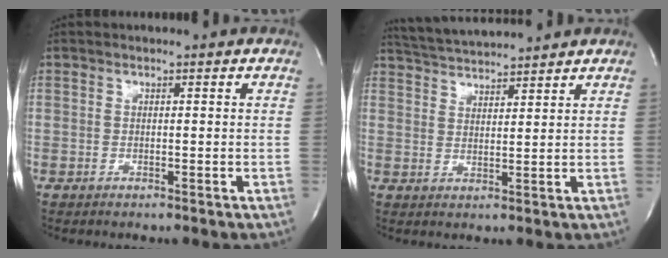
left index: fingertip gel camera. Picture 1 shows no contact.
{"total": 7.9, "force": [7.6, -0.4, 1.9], "torque": [-0.047, 0.021, 0.132]}